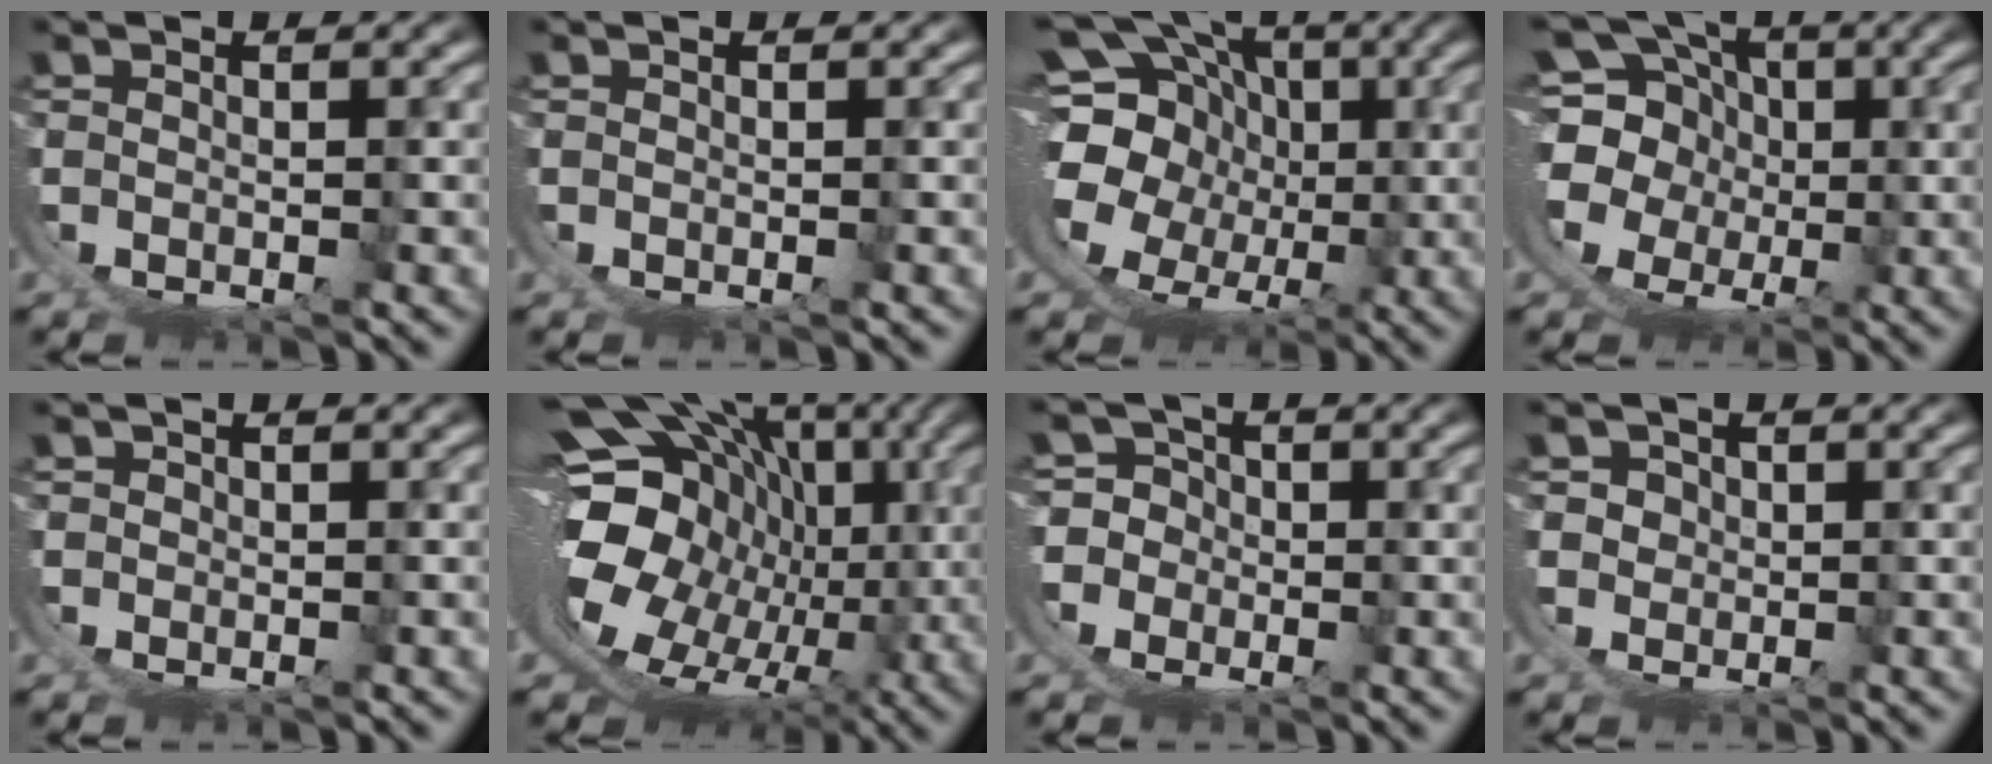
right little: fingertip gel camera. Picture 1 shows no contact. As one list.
[{"total": 0.0}, {"total": 15.8, "force": [1.6, 12.6, 9.4], "torque": [-0.192, -0.035, 0.022]}, {"total": 14.6, "force": [0.1, 12.9, 6.7], "torque": [-0.172, -0.052, 0.002]}, {"total": 0.0}, {"total": 18.6, "force": [-0.5, 13.2, 13.1], "torque": [-0.229, -0.060, 0.019]}, {"total": 10.3, "force": [-1.6, 9.8, 2.7], "torque": [-0.098, -0.043, -0.034]}, {"total": 2.4, "force": [0.8, 2.0, 1.0], "torque": [-0.030, -0.008, 0.018]}]